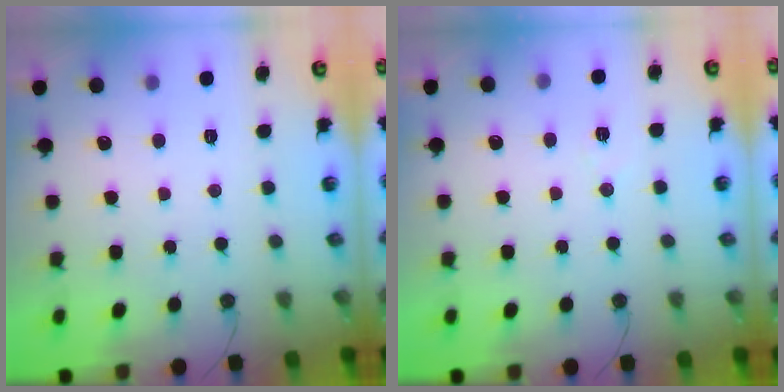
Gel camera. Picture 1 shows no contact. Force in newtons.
{"total": 6.6, "press": 4.8, "slide": 4.6}